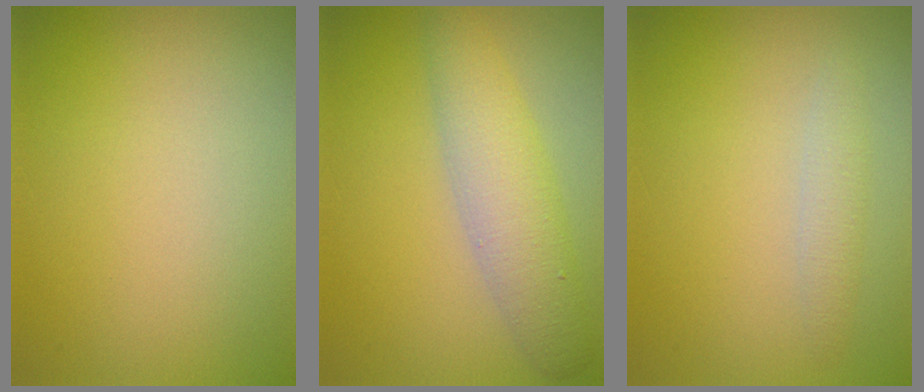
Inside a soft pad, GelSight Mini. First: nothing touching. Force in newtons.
{"total": 4.5, "press": 4.5, "slide": 0.1}
{"total": 1.4, "press": 1.4, "slide": 0.1}